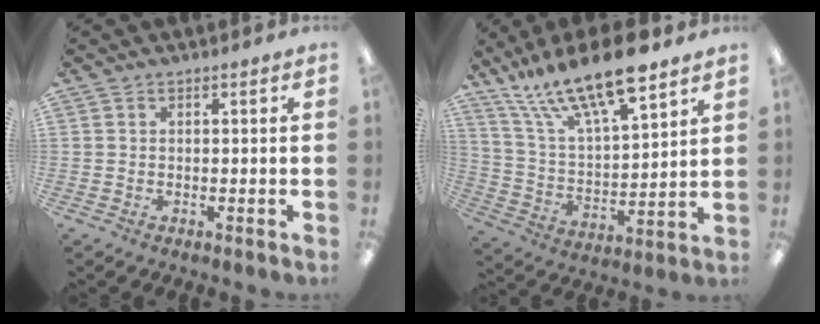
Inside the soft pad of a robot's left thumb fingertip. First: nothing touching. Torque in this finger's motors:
{"motor_torque": [0.40, 0.32, 1.43, -1.34, 0.14]}